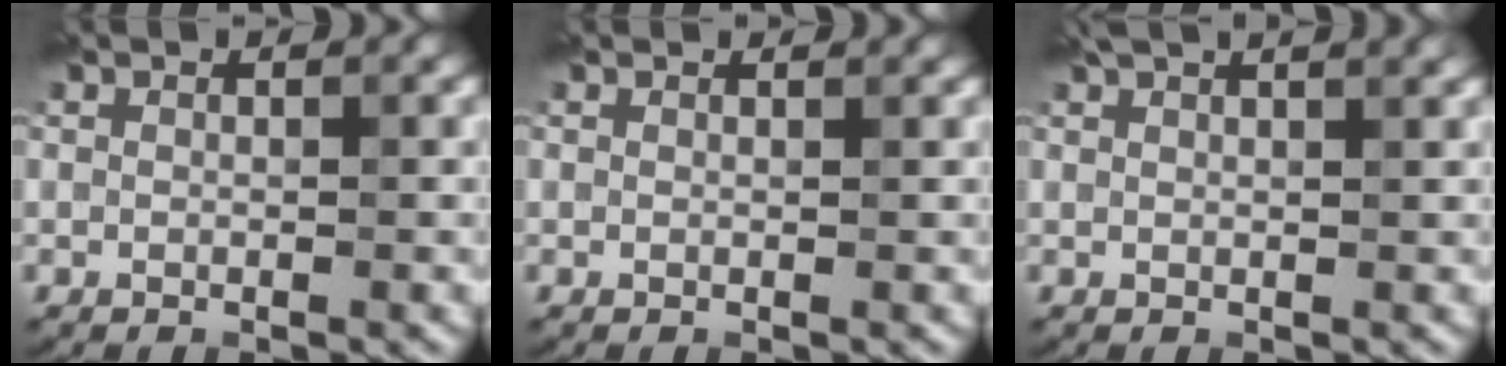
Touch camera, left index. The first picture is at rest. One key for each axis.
{"total": 1.0, "fx": 1.0, "fy": 0.1, "fz": 0.2, "tx": -0.005, "ty": -0.005, "tz": 0.007}
{"total": 4.5, "fx": 3.2, "fy": 1.6, "fz": 2.8, "tx": -0.016, "ty": 0.025, "tz": 0.017}